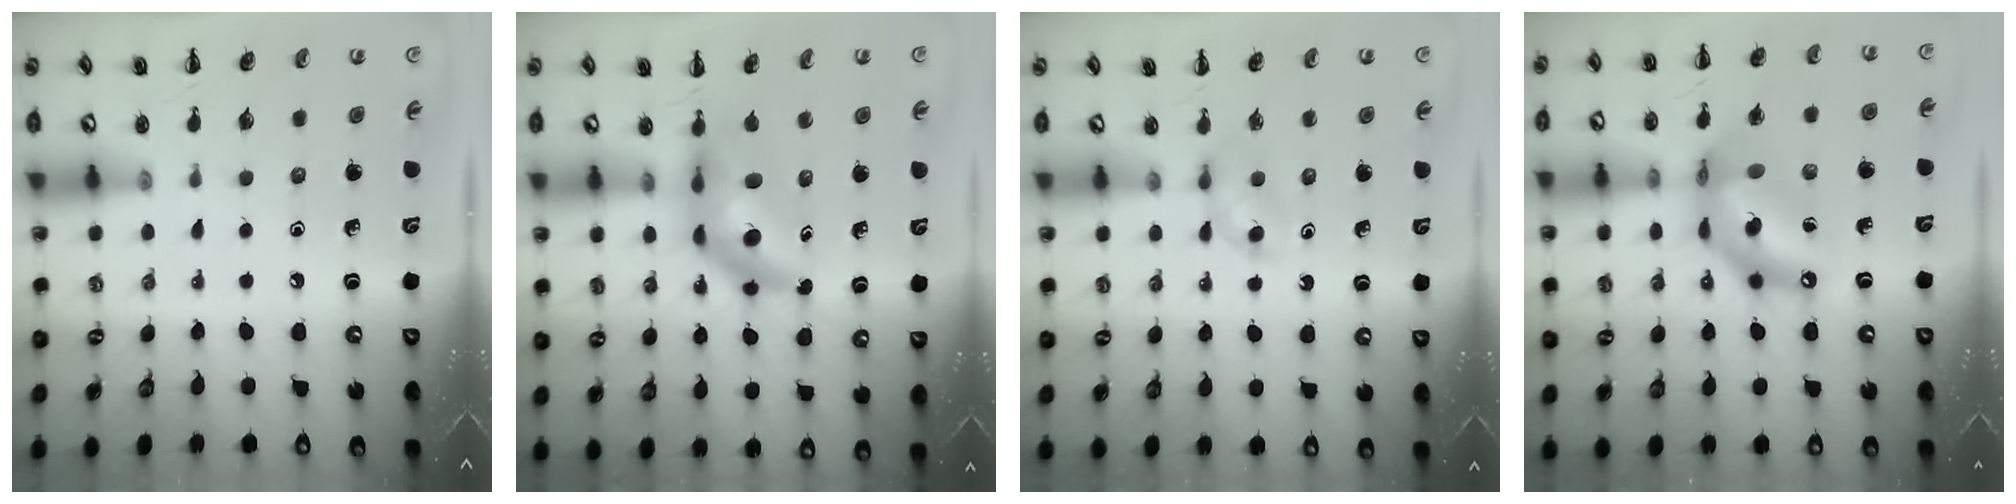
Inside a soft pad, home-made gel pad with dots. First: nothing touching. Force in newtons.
{"total": 6.7, "press": 6.5, "slide": 2.0}
{"total": 3.5, "press": 3.2, "slide": 1.5}
{"total": 12.7, "press": 12.2, "slide": 3.5}